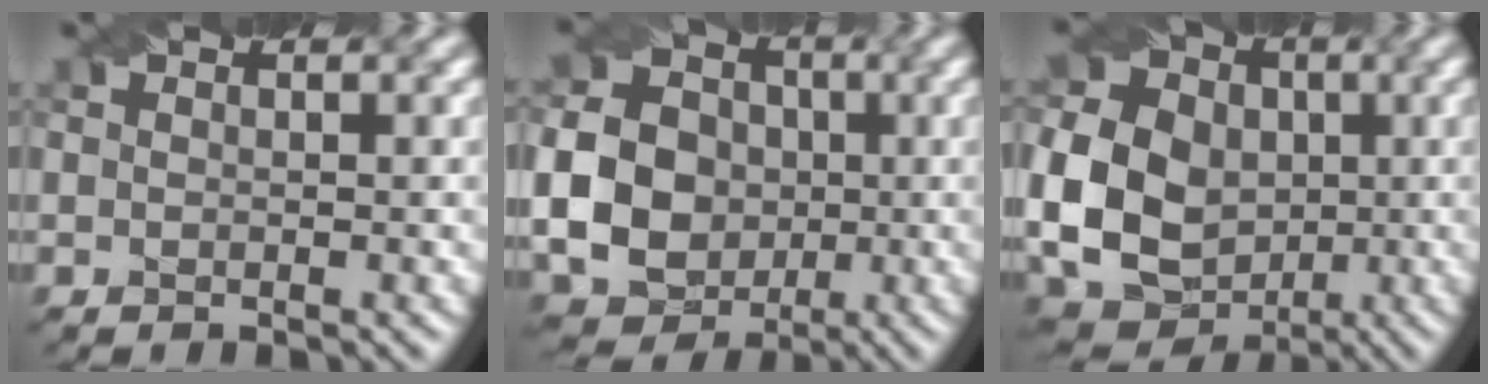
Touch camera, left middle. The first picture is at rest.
{"total": 13.3, "force": [-1.0, 12.3, 5.1], "torque": [-0.136, -0.002, -0.038]}
{"total": 11.9, "force": [-0.9, 9.9, 6.5], "torque": [-0.145, -0.013, -0.015]}